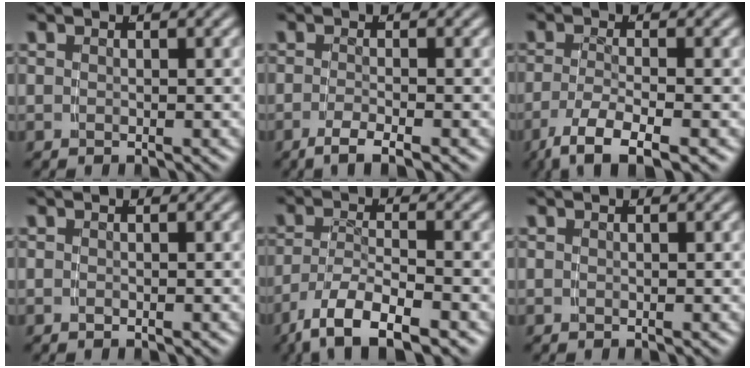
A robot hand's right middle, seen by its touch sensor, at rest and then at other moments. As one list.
[{"total": 3.2, "force": [-2.5, 0.1, 1.9], "torque": [-0.035, -0.007, -0.038]}, {"total": 6.2, "force": [-4.5, 1.6, 4.0], "torque": [-0.078, -0.033, -0.052]}, {"total": 0.0}, {"total": 6.9, "force": [-4.5, 2.6, 4.6], "torque": [-0.090, -0.030, -0.055]}, {"total": 0.0}]